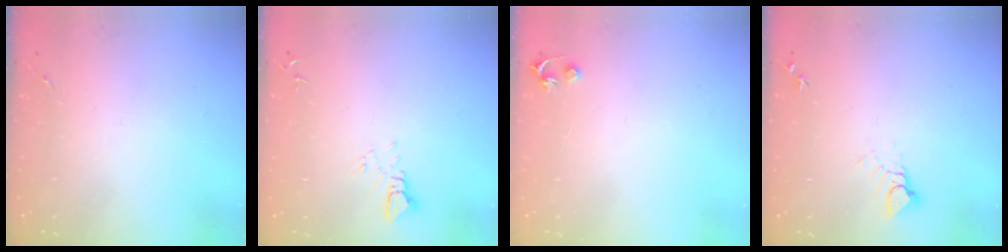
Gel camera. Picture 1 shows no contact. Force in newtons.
{"total": 3.3, "press": 3.3, "slide": 0.2}
{"total": 3.5, "press": 3.5, "slide": 0.3}
{"total": 4.0, "press": 3.9, "slide": 0.4}